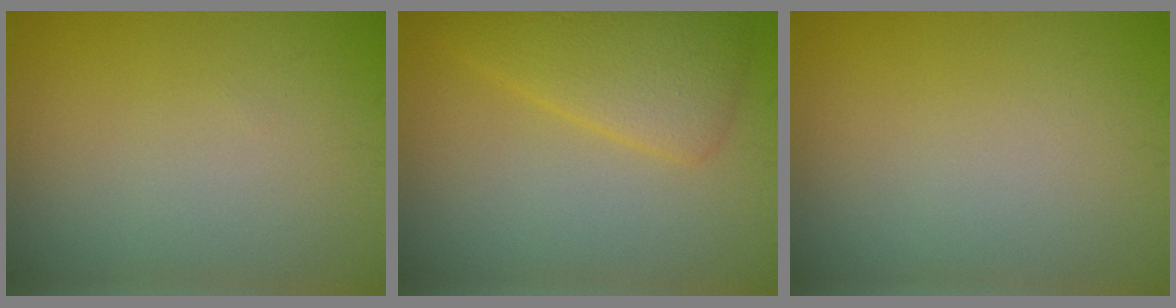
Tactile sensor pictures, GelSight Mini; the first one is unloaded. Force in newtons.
{"total": 4.4, "press": 4.4, "slide": 0.1}
{"total": 0.0}